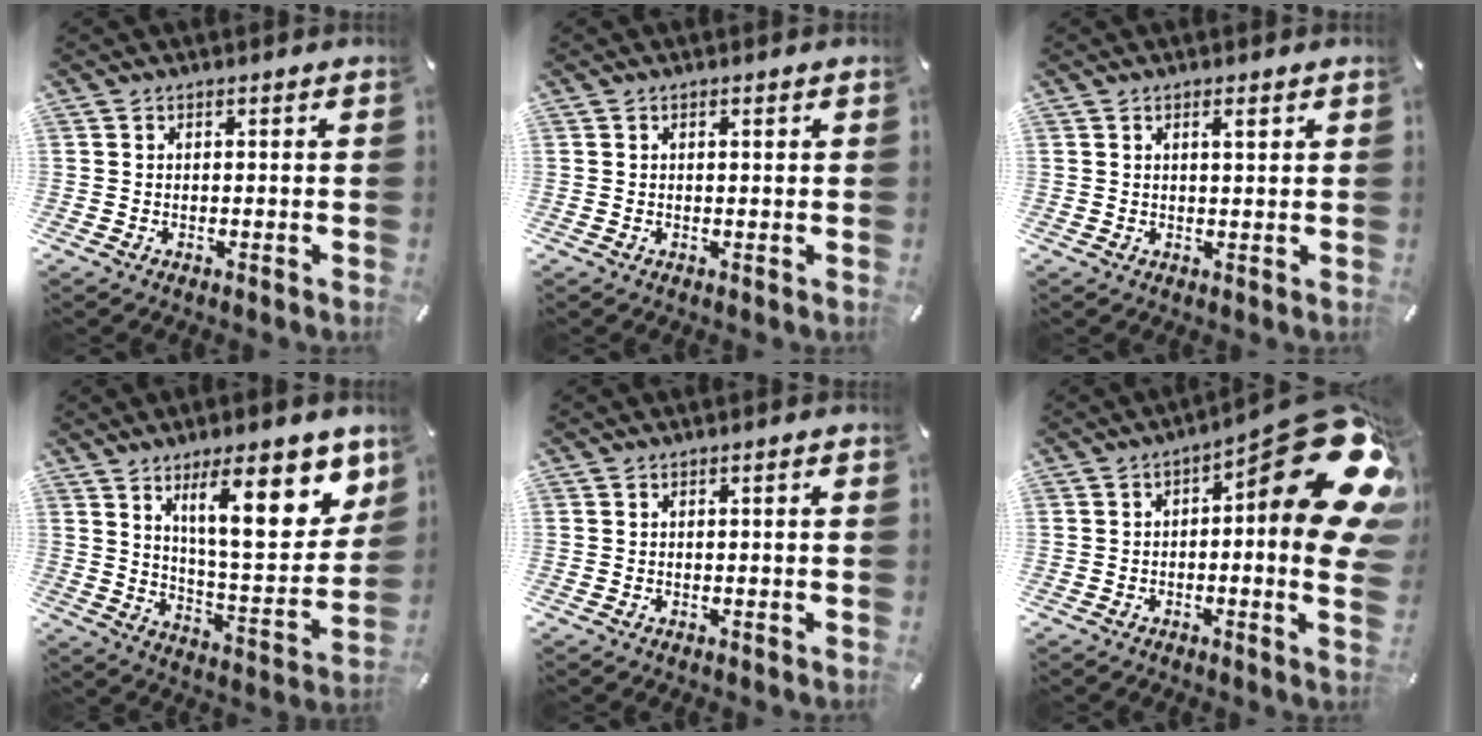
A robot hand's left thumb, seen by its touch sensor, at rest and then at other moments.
{"total": 1.0, "force": [0.3, 0.2, 0.9], "torque": [-0.009, -0.002, 0.002]}
{"total": 2.4, "force": [1.1, 0.4, 2.1], "torque": [-0.034, -0.001, 0.014]}
{"total": 19.9, "force": [10.4, 6.8, 15.6], "torque": [-0.217, -0.057, 0.160]}
{"total": 1.2, "force": [-0.1, 0.1, 1.2], "torque": [-0.020, -0.002, -0.001]}
{"total": 23.5, "force": [7.5, 6.6, 21.3], "torque": [-0.258, -0.085, 0.132]}